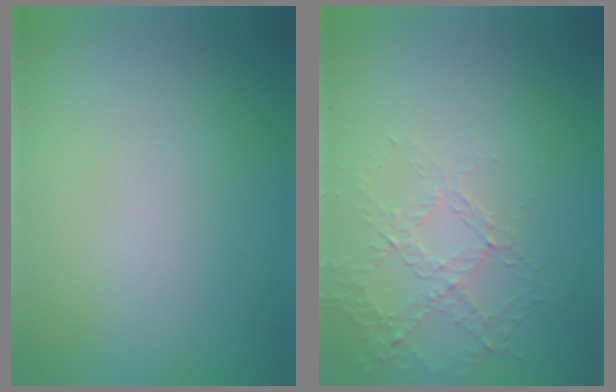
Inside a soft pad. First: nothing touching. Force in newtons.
{"total": 1.6, "press": 1.1, "slide": 1.2}